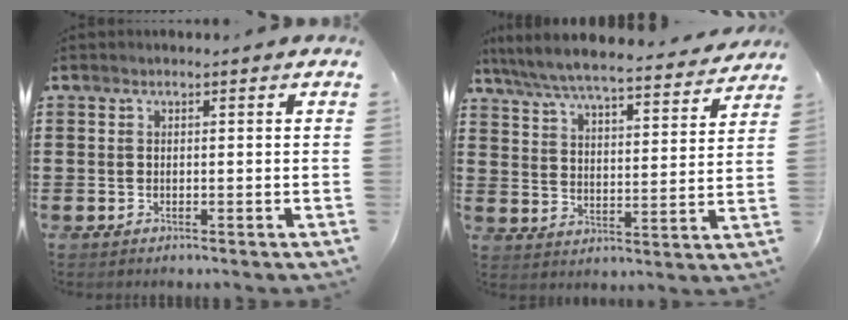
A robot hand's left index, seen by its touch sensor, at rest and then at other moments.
{"total": 6.3, "force": [6.0, -0.1, 2.1], "torque": [-0.068, -0.044, 0.100]}